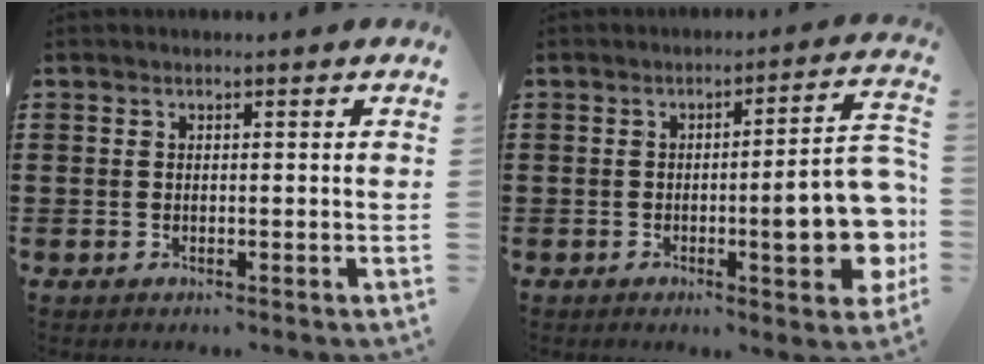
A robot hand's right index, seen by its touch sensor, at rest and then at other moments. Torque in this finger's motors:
{"motor_torque": [2.14, 0.00, 0.52, 0.08]}